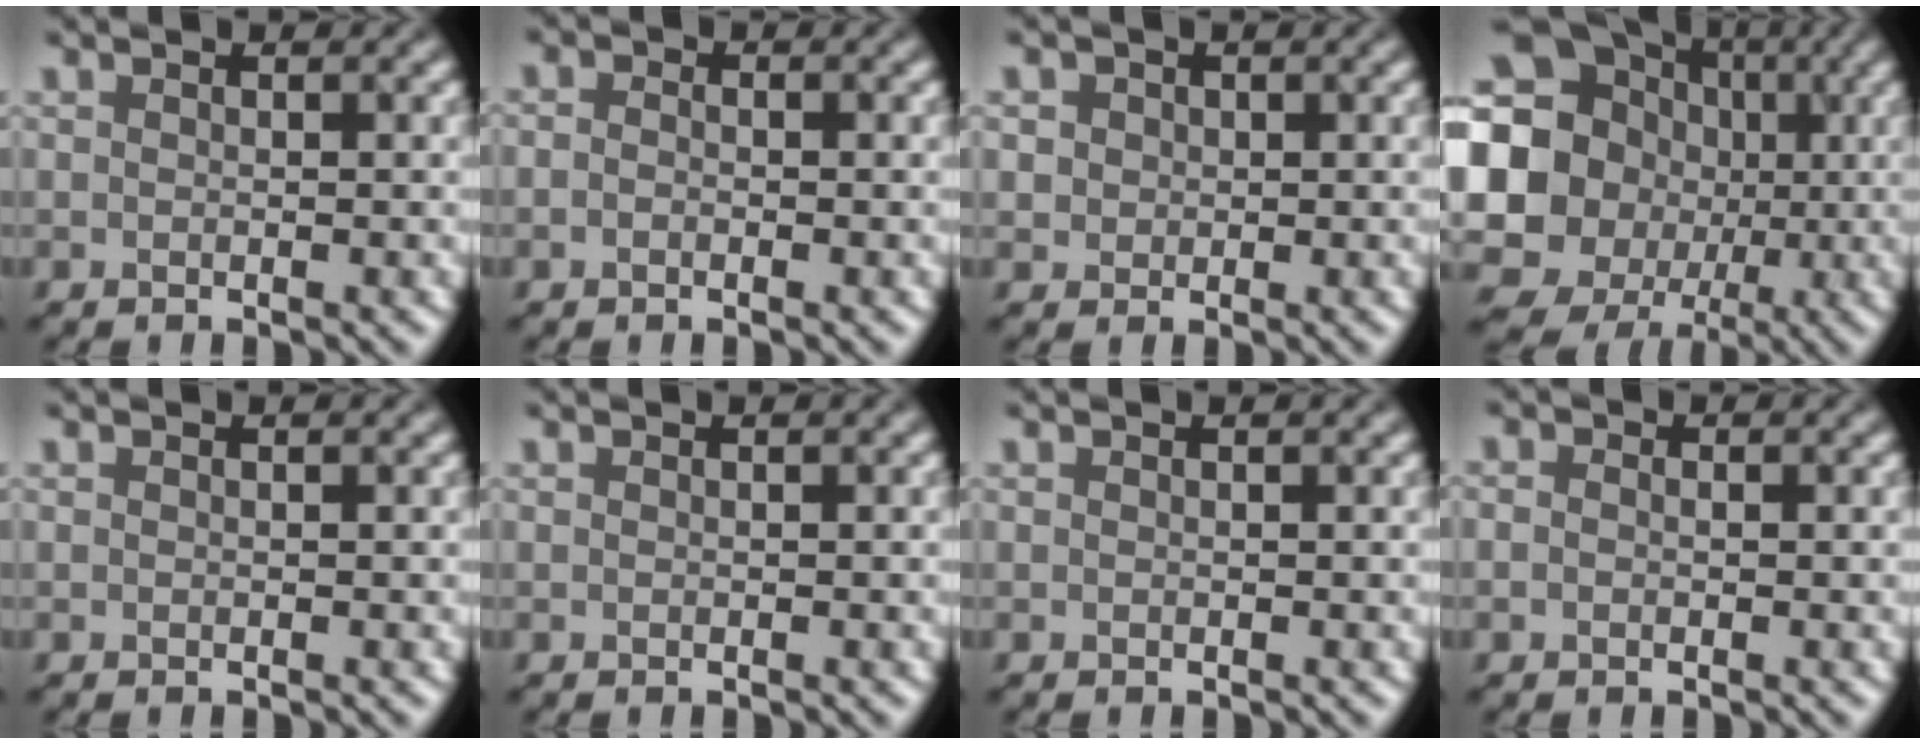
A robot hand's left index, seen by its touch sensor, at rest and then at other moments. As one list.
[{"total": 1.2, "force": [-0.1, 0.9, 0.7], "torque": [-0.009, -0.003, -0.017]}, {"total": 2.6, "force": [1.1, 2.1, 1.1], "torque": [-0.022, 0.008, 0.019]}, {"total": 16.8, "force": [0.6, 15.4, 6.8], "torque": [-0.147, -0.006, -0.017]}, {"total": 0.0}, {"total": 0.0}, {"total": 0.0}, {"total": 0.9, "force": [0.0, 0.8, 0.5], "torque": [-0.008, -0.001, -0.007]}]